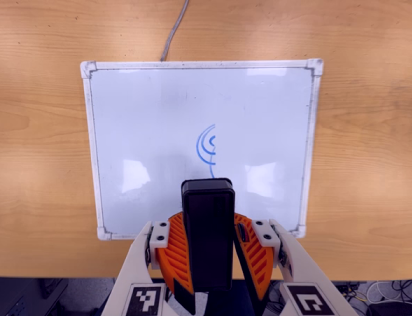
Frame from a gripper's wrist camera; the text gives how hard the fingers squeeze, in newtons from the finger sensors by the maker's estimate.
{"total": 9.3, "left": 9.8, "right": 8.7}